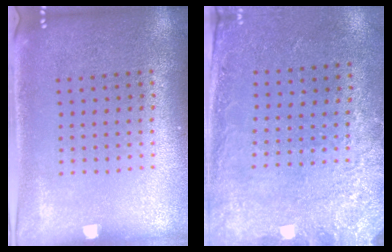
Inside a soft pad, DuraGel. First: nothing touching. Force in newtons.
{"total": 2.8, "press": 1.9, "slide": 2.1}